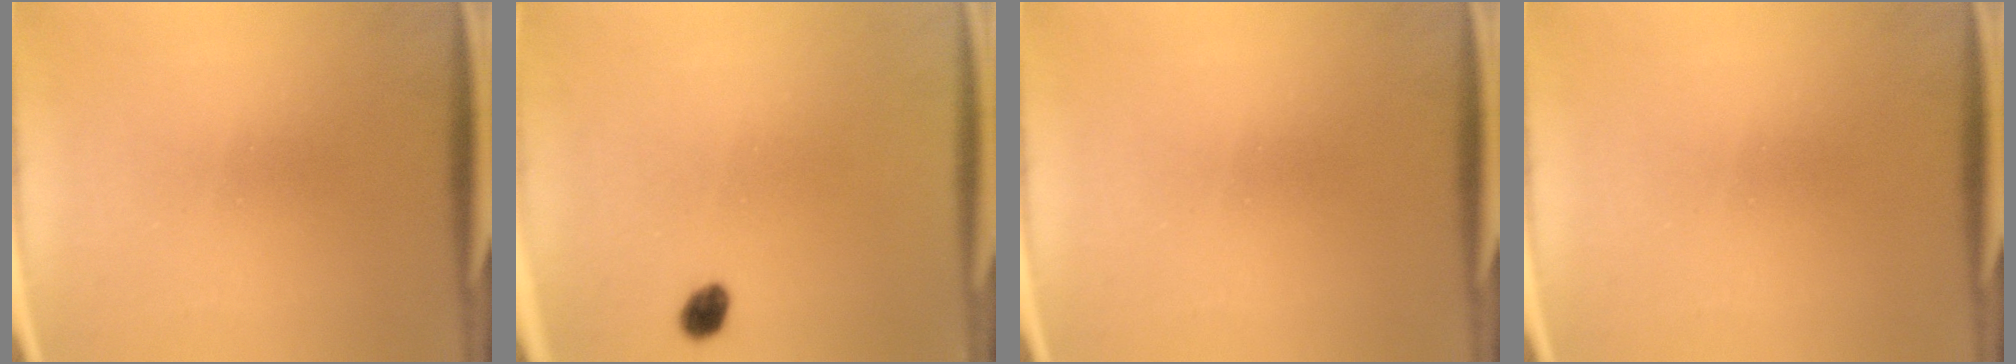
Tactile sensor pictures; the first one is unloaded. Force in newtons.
{"total": 2.2}
{"total": 0.0}
{"total": 0.0}